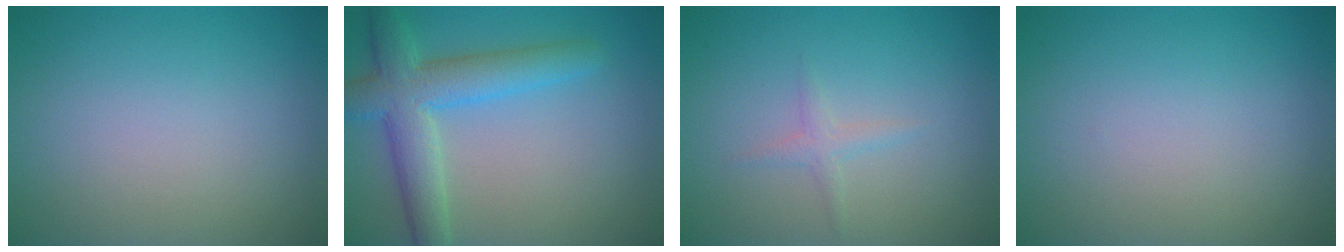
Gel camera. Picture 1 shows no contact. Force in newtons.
{"total": 5.7, "press": 5.7, "slide": 0.2}
{"total": 1.1, "press": 1.1, "slide": 0.0}
{"total": 0.0}